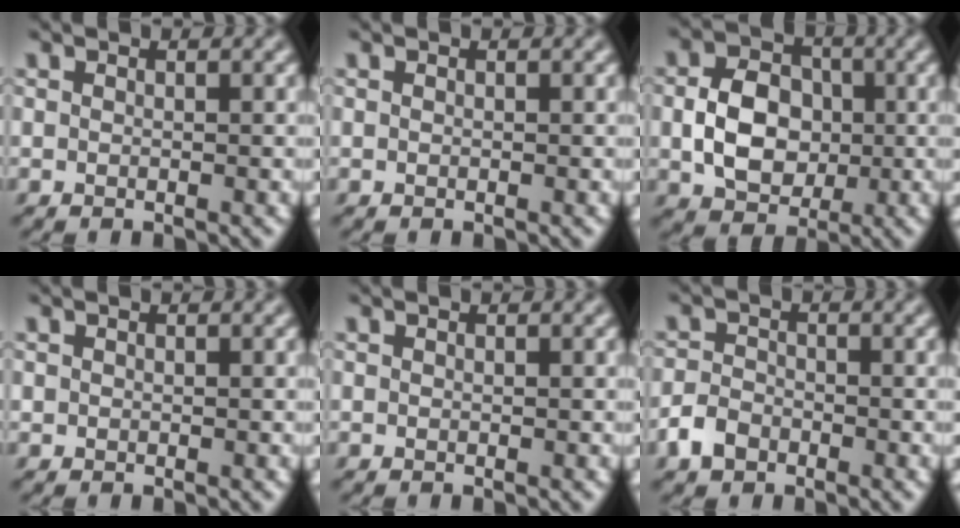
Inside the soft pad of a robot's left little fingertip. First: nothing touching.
{"total": 0.0}
{"total": 6.0, "force": [-0.5, 4.6, 3.8], "torque": [-0.072, 0.003, -0.011]}
{"total": 0.0}
{"total": 0.0}
{"total": 2.6, "force": [-1.7, 1.7, 1.0], "torque": [-0.019, 0.003, -0.038]}